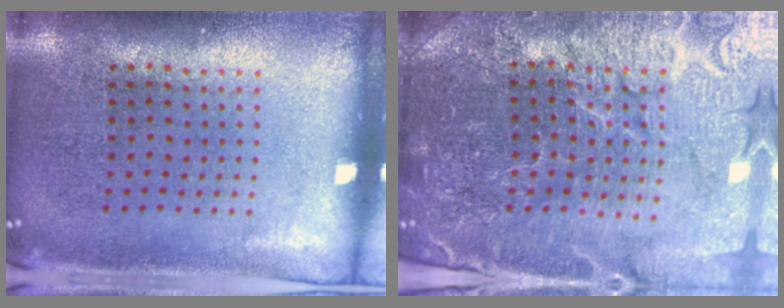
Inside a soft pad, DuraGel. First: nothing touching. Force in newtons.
{"total": 5.4, "press": 4.9, "slide": 2.1}